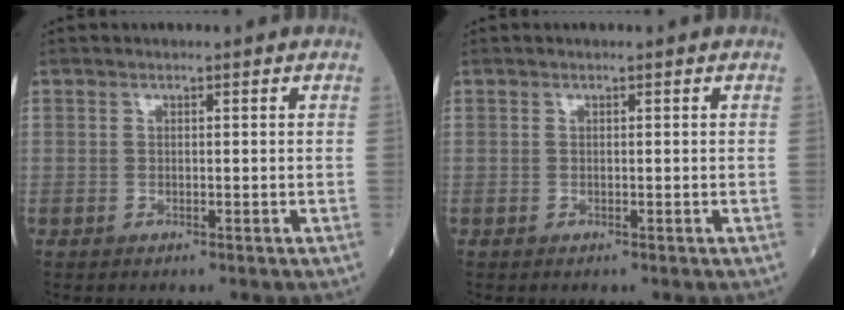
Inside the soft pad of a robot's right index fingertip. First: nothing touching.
{"total": 0.0}